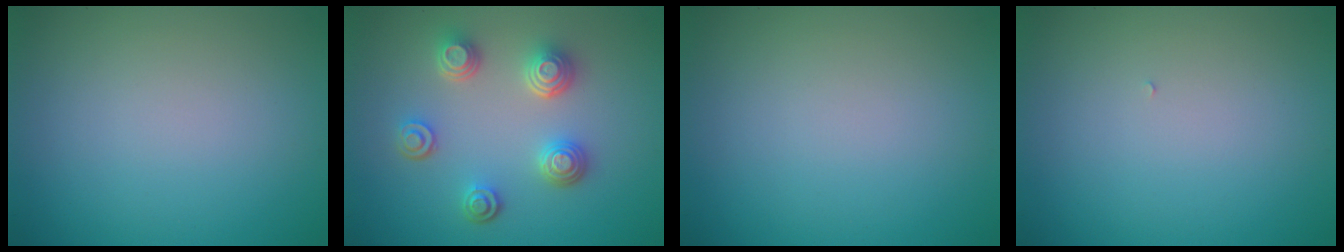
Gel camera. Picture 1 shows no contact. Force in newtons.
{"total": 4.1, "press": 3.4, "slide": 2.3}
{"total": 0.0}
{"total": 0.0}